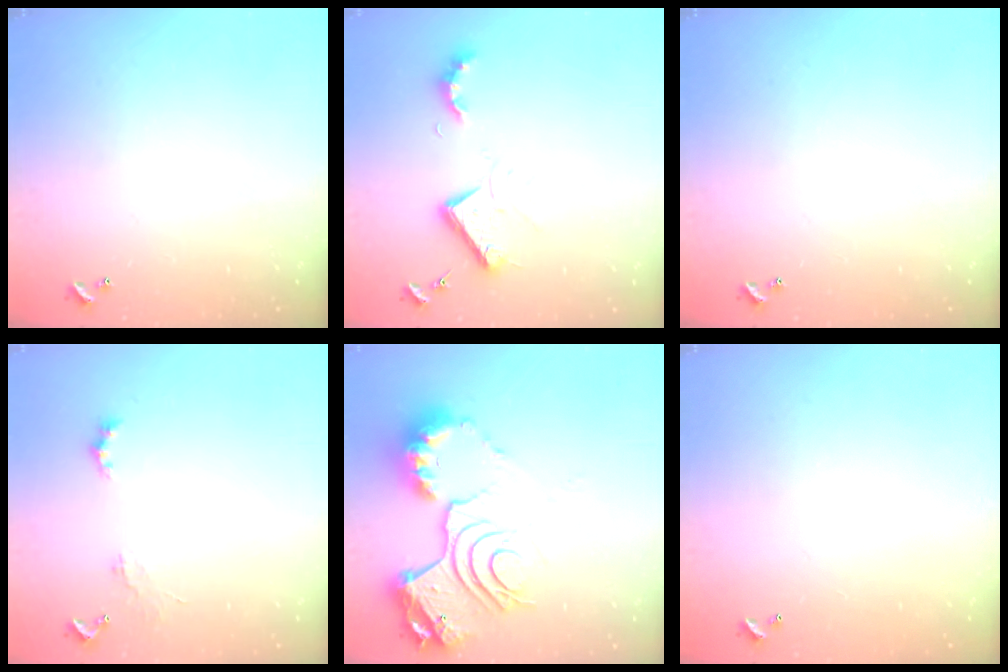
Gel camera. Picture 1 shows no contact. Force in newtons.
{"total": 10.7, "press": 10.6, "slide": 1.3}
{"total": 0.0}
{"total": 1.9, "press": 1.8, "slide": 0.5}
{"total": 16.2, "press": 16.1, "slide": 1.7}
{"total": 2.8, "press": 2.8, "slide": 0.1}